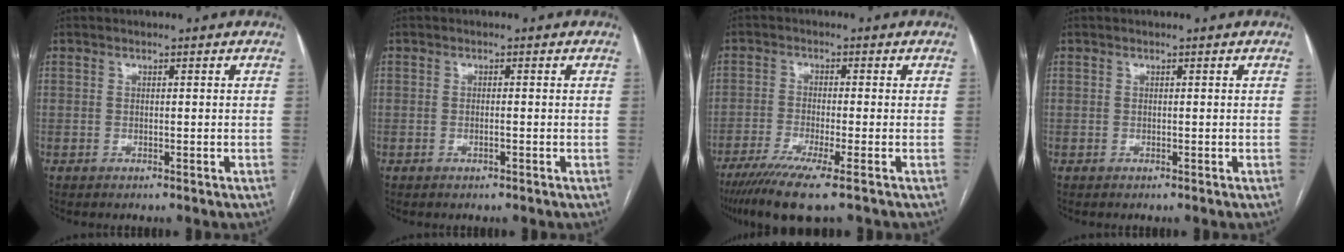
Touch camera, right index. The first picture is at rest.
{"total": 0.7, "force": [-0.2, 0.0, 0.7], "torque": [-0.012, 0.002, -0.001]}
{"total": 9.1, "force": [-6.3, -0.4, 6.6], "torque": [-0.107, -0.024, -0.101]}
{"total": 0.0}